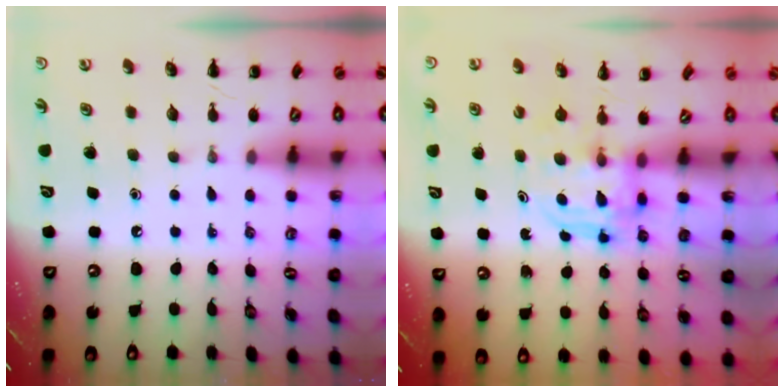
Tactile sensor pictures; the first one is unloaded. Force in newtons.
{"total": 3.7, "press": 3.7, "slide": 0.2}